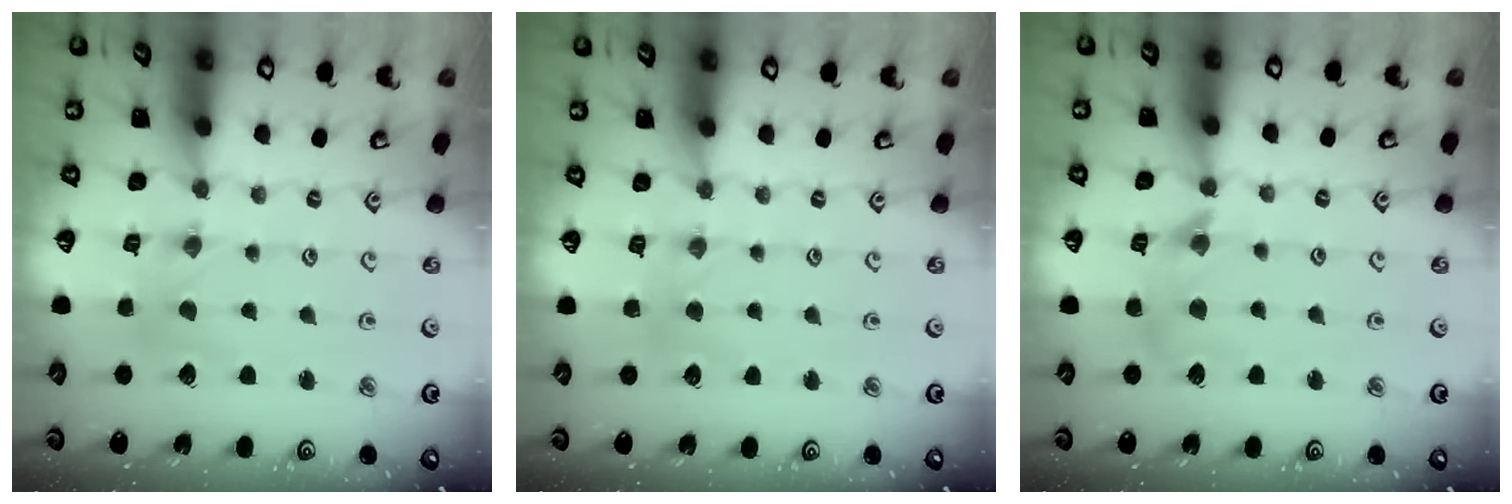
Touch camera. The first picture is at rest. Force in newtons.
{"total": 3.4, "press": 3.3, "slide": 0.4}
{"total": 8.5, "press": 8.4, "slide": 1.0}